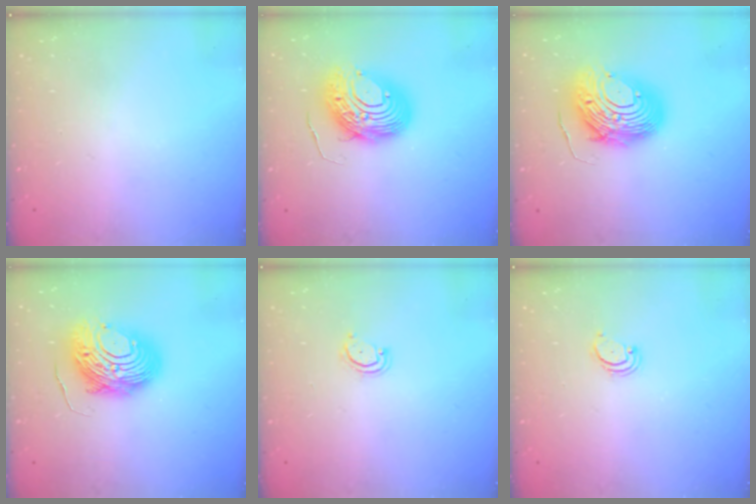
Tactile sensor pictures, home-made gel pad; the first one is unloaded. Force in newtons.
{"total": 12.5, "press": 12.4, "slide": 1.3}
{"total": 13.5, "press": 13.4, "slide": 0.8}
{"total": 11.6, "press": 11.6, "slide": 0.9}
{"total": 3.1, "press": 3.1, "slide": 0.2}
{"total": 2.6, "press": 2.5, "slide": 0.5}